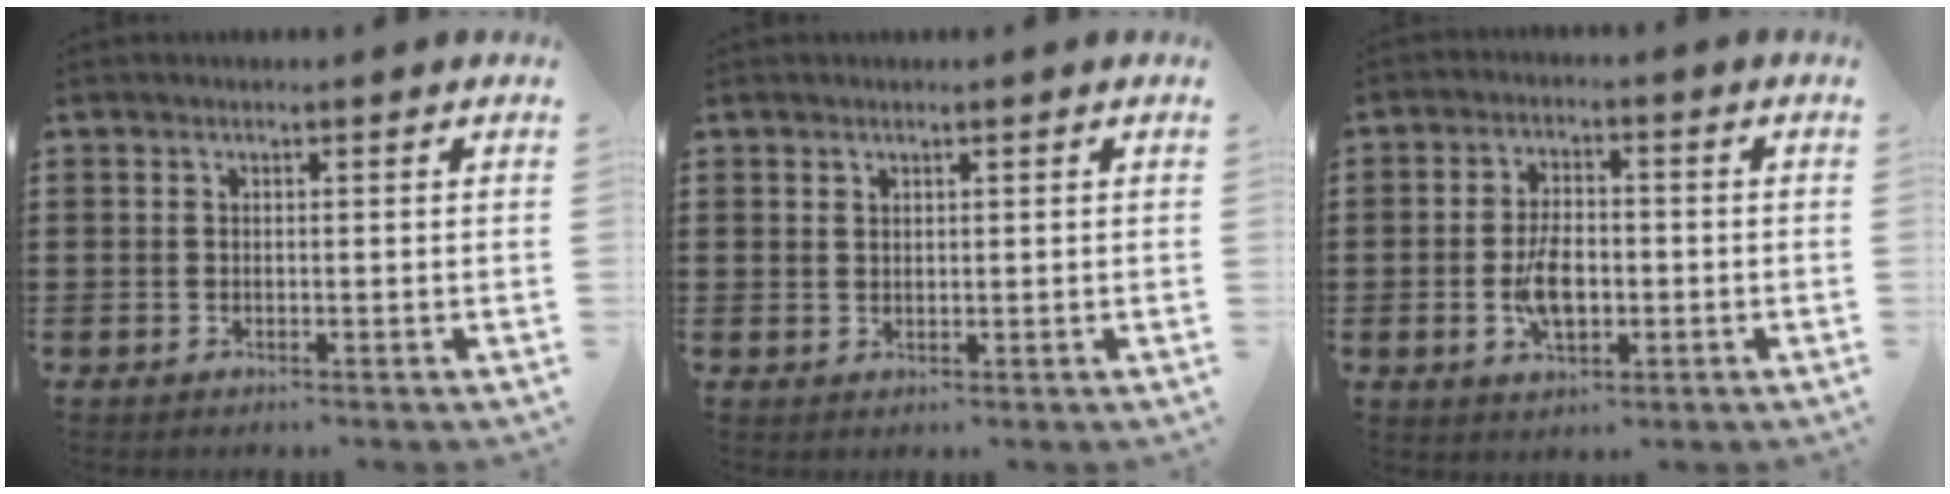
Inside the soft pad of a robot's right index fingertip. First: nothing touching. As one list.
[{"total": 1.0, "force": [0.8, 0.6, 0.2], "torque": [-0.006, 0.002, 0.015]}, {"total": 6.1, "force": [-1.2, 3.3, 5.0], "torque": [-0.101, -0.003, -0.026]}]